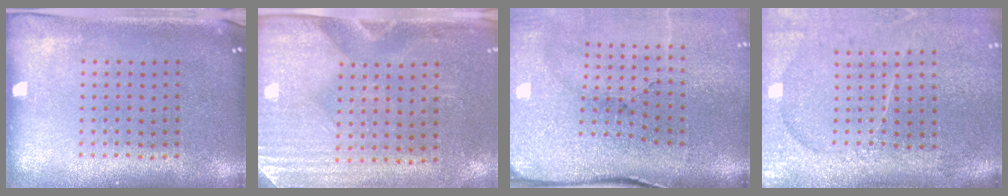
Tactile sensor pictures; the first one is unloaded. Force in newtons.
{"total": 3.1, "press": 2.7, "slide": 1.6}
{"total": 5.0, "press": 3.9, "slide": 3.2}
{"total": 4.4, "press": 3.6, "slide": 2.6}